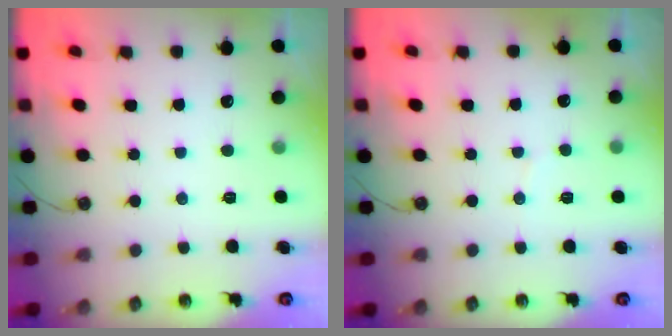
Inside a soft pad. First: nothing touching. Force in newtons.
{"total": 2.8, "press": 2.8, "slide": 0.2}